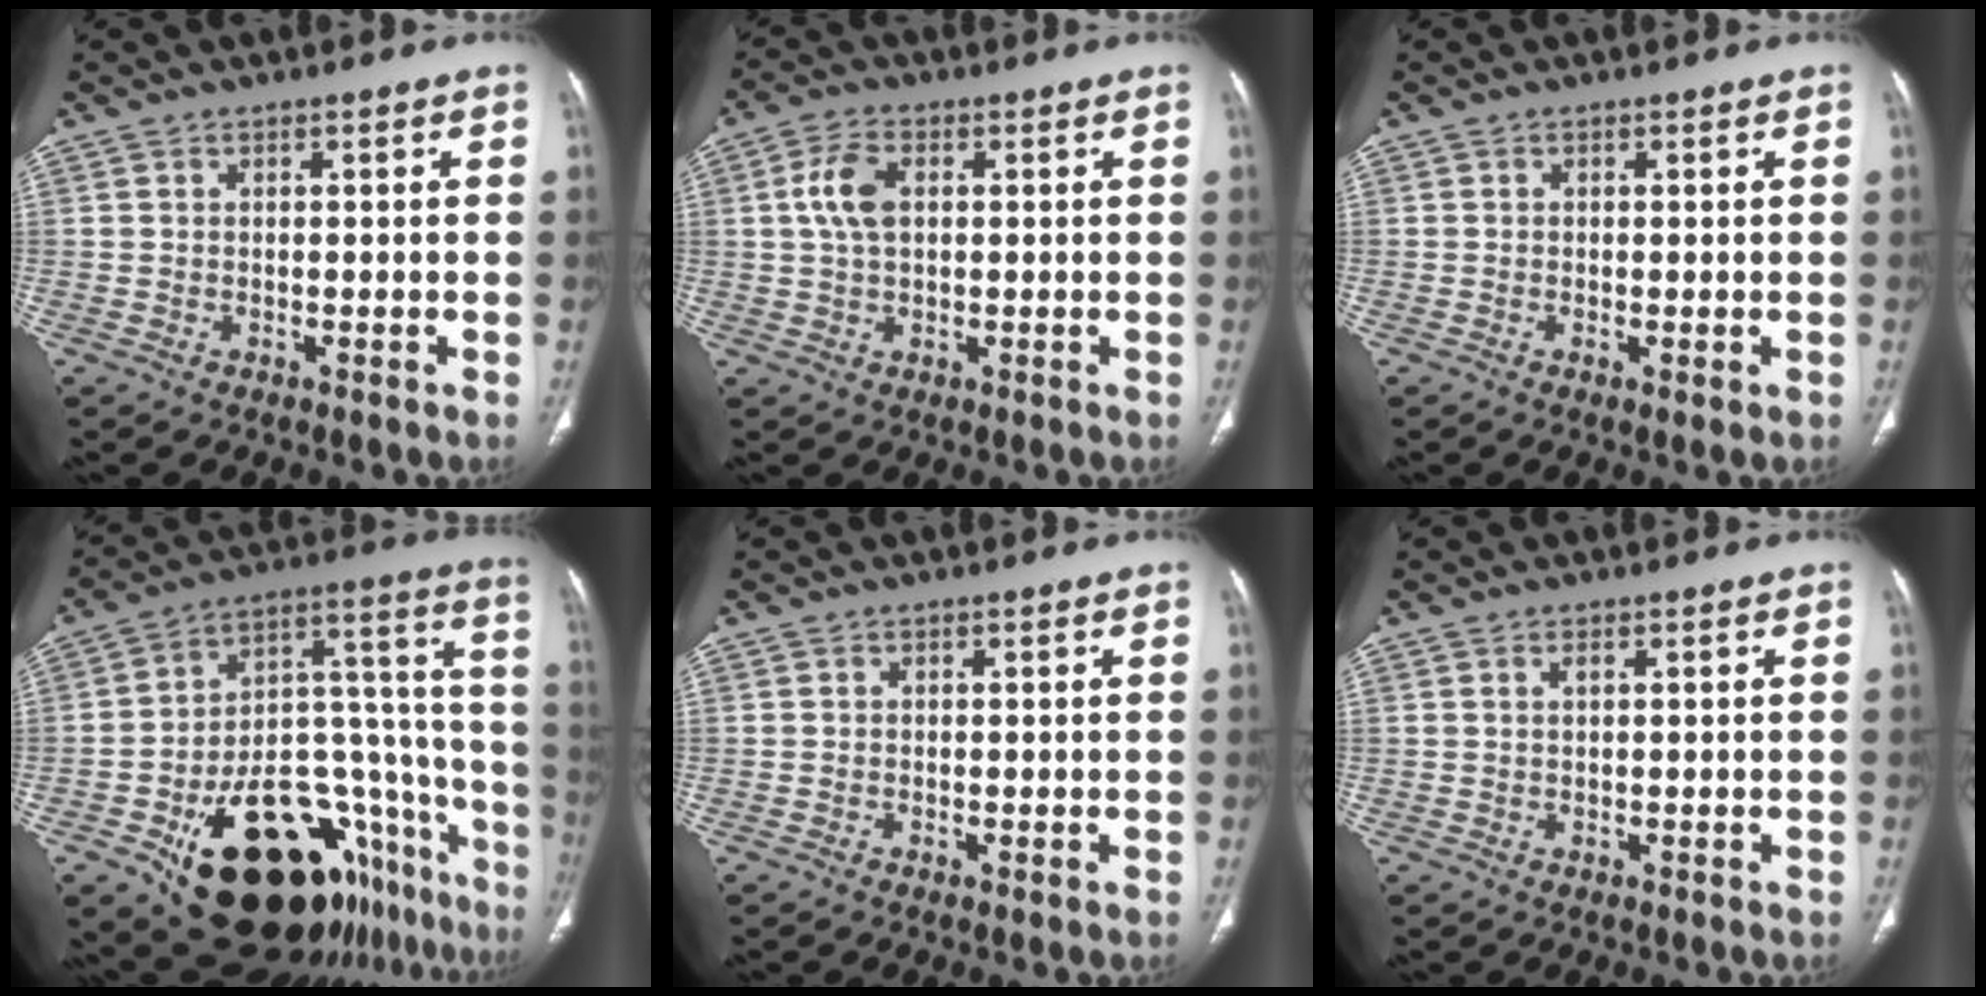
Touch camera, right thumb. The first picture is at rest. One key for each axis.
{"total": 6.0, "fx": 1.1, "fy": 3.5, "fz": 4.7, "tx": -0.099, "ty": 0.009, "tz": 0.019}
{"total": 0.8, "fx": -0.2, "fy": 0.1, "fz": 0.8, "tx": -0.021, "ty": -0.005, "tz": -0.004}
{"total": 33.3, "fx": -17.0, "fy": 16.7, "fz": 23.3, "tx": -0.251, "ty": 0.108, "tz": -0.236}
{"total": 0.0}
{"total": 0.8, "fx": 0.4, "fy": 0.3, "fz": 0.7, "tx": -0.014, "ty": 0.004, "tz": 0.007}